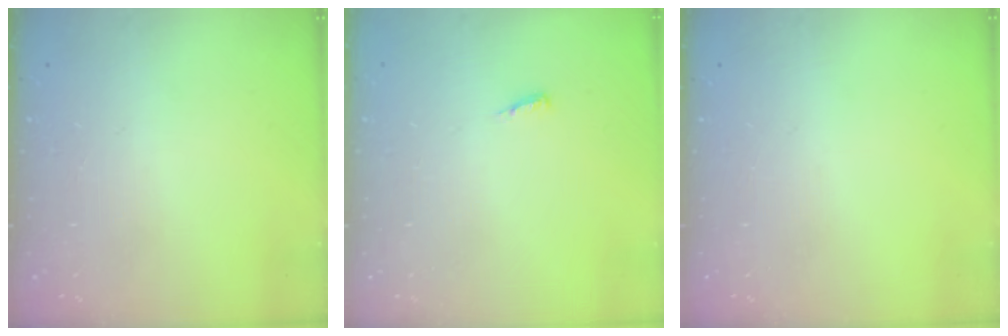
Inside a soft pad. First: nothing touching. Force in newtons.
{"total": 4.9, "press": 4.9, "slide": 0.5}
{"total": 0.0}